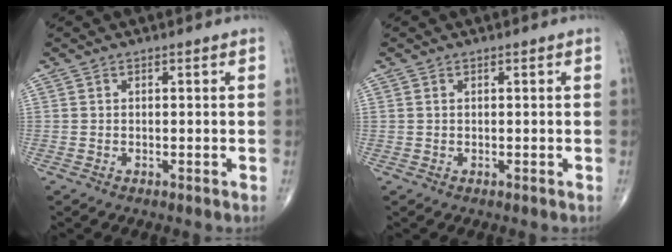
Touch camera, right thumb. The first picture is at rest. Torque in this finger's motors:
{"motor_torque": [-0.30, 0.15, 0.19, 0.19, -0.06]}